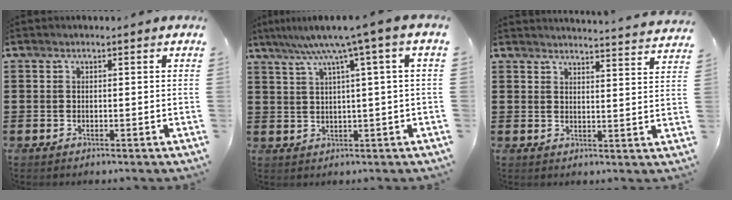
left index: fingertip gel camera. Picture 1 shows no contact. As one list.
[{"total": 6.3, "force": [2.7, -0.6, 5.6], "torque": [-0.117, -0.011, 0.039]}, {"total": 3.5, "force": [3.4, -0.9, 0.1], "torque": [-0.005, -0.029, 0.058]}]